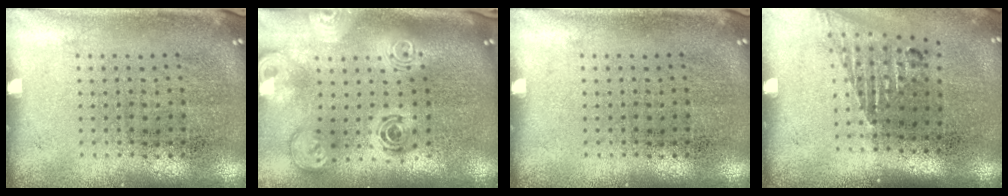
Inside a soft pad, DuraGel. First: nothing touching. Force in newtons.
{"total": 2.9, "press": 2.1, "slide": 2.1}
{"total": 0.0}
{"total": 1.5, "press": 1.2, "slide": 0.9}